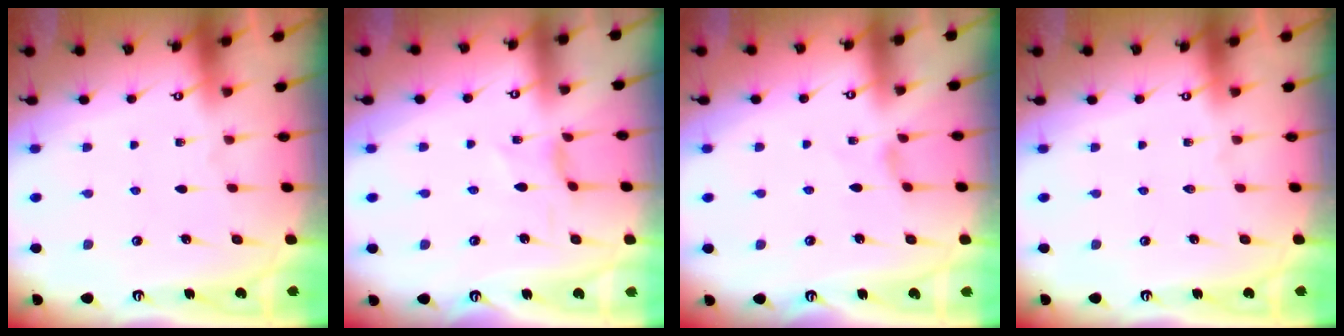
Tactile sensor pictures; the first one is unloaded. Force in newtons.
{"total": 2.2, "press": 2.2, "slide": 0.2}
{"total": 0.0}
{"total": 0.0}